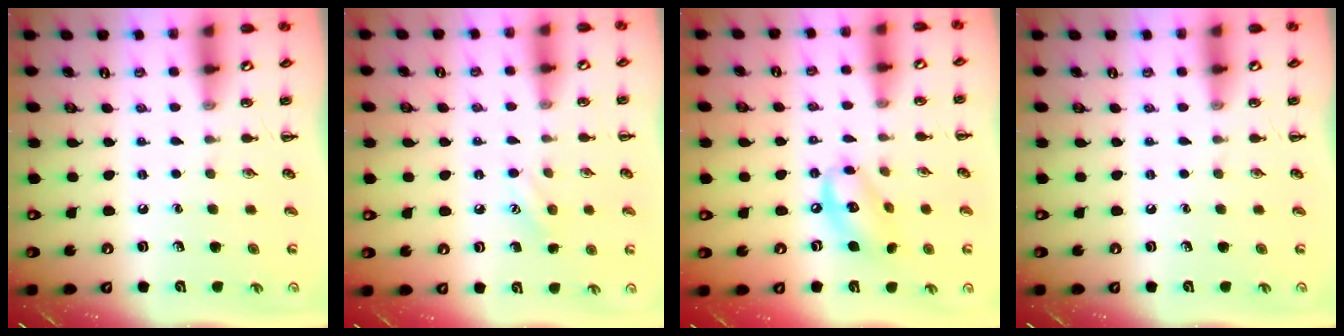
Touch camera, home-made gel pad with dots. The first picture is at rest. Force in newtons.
{"total": 7.3, "press": 7.1, "slide": 1.8}
{"total": 10.8, "press": 10.6, "slide": 2.1}
{"total": 0.0}